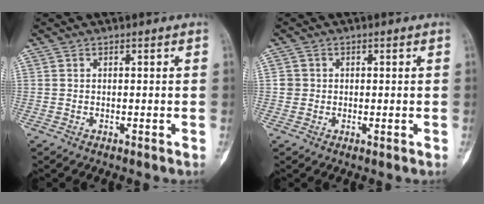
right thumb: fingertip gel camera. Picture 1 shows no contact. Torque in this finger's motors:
{"motor_torque": [0.15, 0.13, 0.19, 0.12, -0.06]}